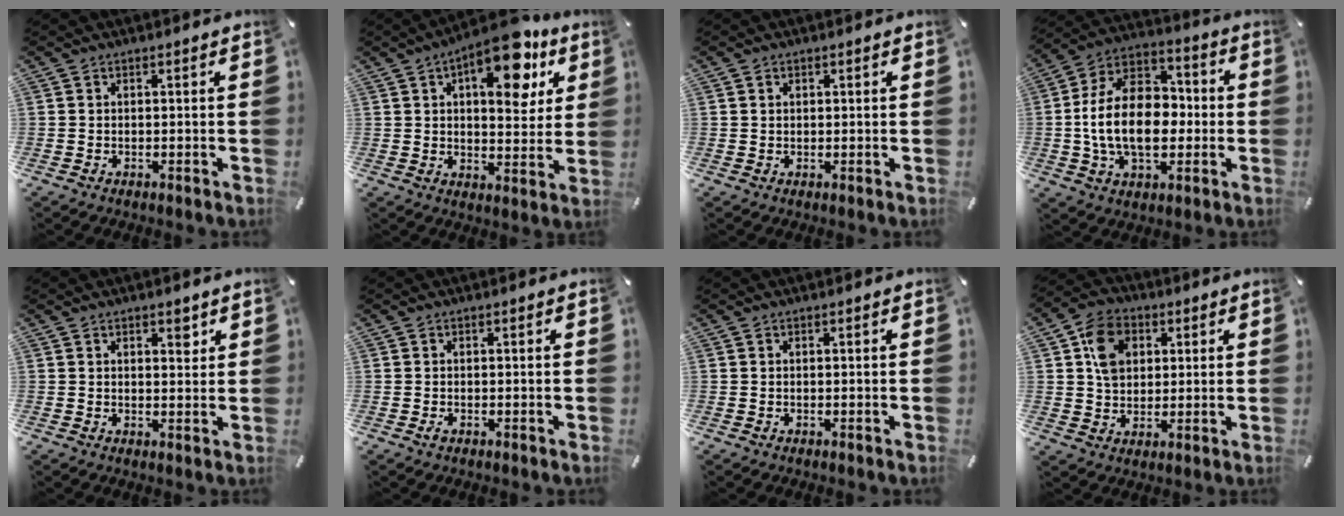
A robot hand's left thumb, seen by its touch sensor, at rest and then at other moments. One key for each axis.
{"total": 15.7, "fx": 8.2, "fy": 7.4, "fz": 11.1, "tx": -0.139, "ty": -0.039, "tz": 0.132}
{"total": 1.0, "fx": 0.4, "fy": 0.9, "fz": 0.1, "tx": 0.005, "ty": 0.000, "tz": 0.005}
{"total": 17.6, "fx": -1.9, "fy": 12.1, "fz": 12.6, "tx": -0.247, "ty": 0.014, "tz": -0.040}
{"total": 2.5, "fx": 1.5, "fy": 1.5, "fz": 1.4, "tx": 0.002, "ty": -0.011, "tz": 0.018}
{"total": 0.6, "fx": -0.3, "fy": 0.4, "fz": 0.4, "tx": -0.006, "ty": -0.002, "tz": -0.004}
{"total": 0.0}
{"total": 9.5, "fx": 2.8, "fy": 7.8, "fz": 4.6, "tx": -0.074, "ty": 0.009, "tz": 0.053}